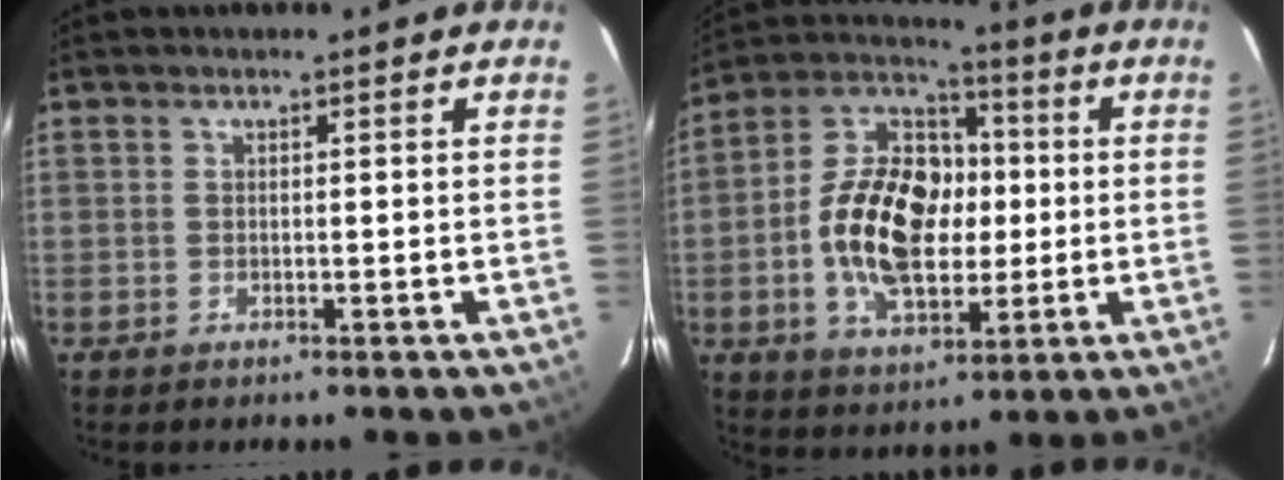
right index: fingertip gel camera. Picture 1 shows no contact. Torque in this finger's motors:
{"motor_torque": [2.09, -0.05, 1.05, 0.20]}